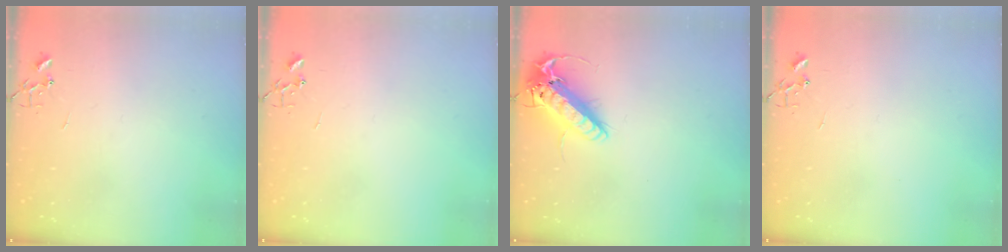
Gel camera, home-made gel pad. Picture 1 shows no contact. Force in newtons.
{"total": 0.0}
{"total": 16.7, "press": 16.4, "slide": 3.1}
{"total": 0.0}